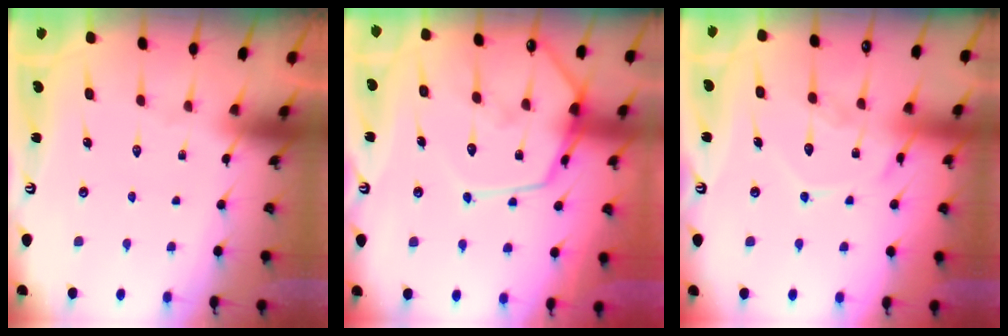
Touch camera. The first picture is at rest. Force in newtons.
{"total": 14.6, "press": 14.6, "slide": 1.5}
{"total": 12.8, "press": 12.8, "slide": 1.0}